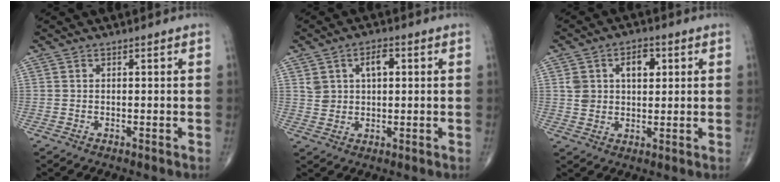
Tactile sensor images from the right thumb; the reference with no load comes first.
{"total": 6.0, "force": [1.9, 3.8, 4.2], "torque": [-0.057, 0.001, 0.034]}
{"total": 7.8, "force": [2.3, 5.3, 5.3], "torque": [-0.064, 0.003, 0.040]}